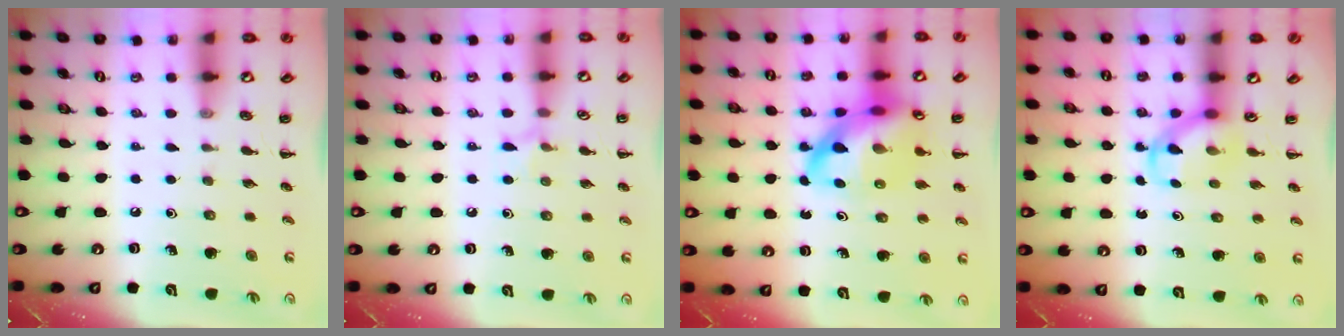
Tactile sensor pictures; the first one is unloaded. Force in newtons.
{"total": 6.0, "press": 5.7, "slide": 2.0}
{"total": 16.9, "press": 16.3, "slide": 4.2}
{"total": 3.4, "press": 3.2, "slide": 1.0}